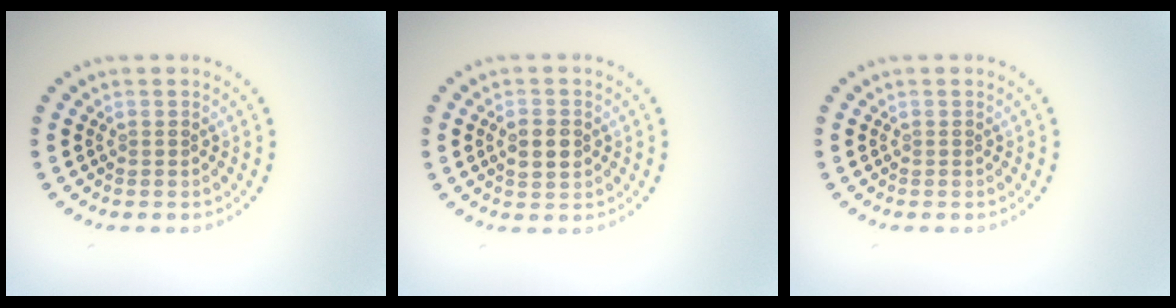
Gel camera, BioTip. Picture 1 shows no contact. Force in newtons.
{"total": 2.2, "press": 2.2, "slide": 0.1}
{"total": 0.0}